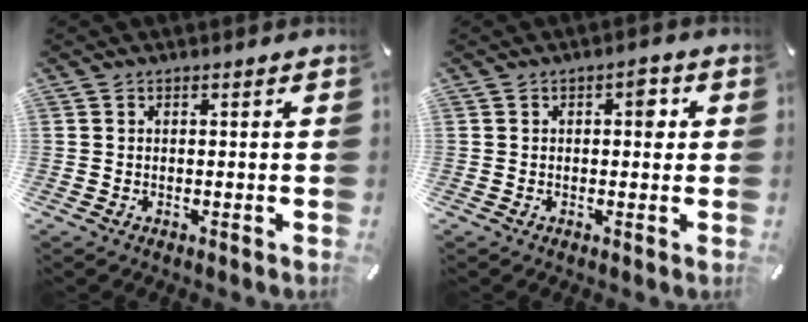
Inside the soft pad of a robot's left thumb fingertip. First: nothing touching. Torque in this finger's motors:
{"motor_torque": [0.29, 1.02, 0.45, -0.44, 0.00]}